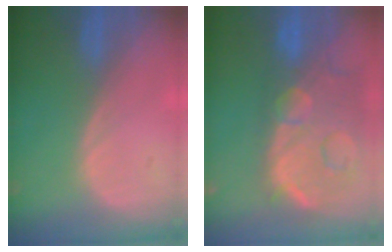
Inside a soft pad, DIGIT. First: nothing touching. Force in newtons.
{"total": 14.8, "press": 12.0, "slide": 8.7}